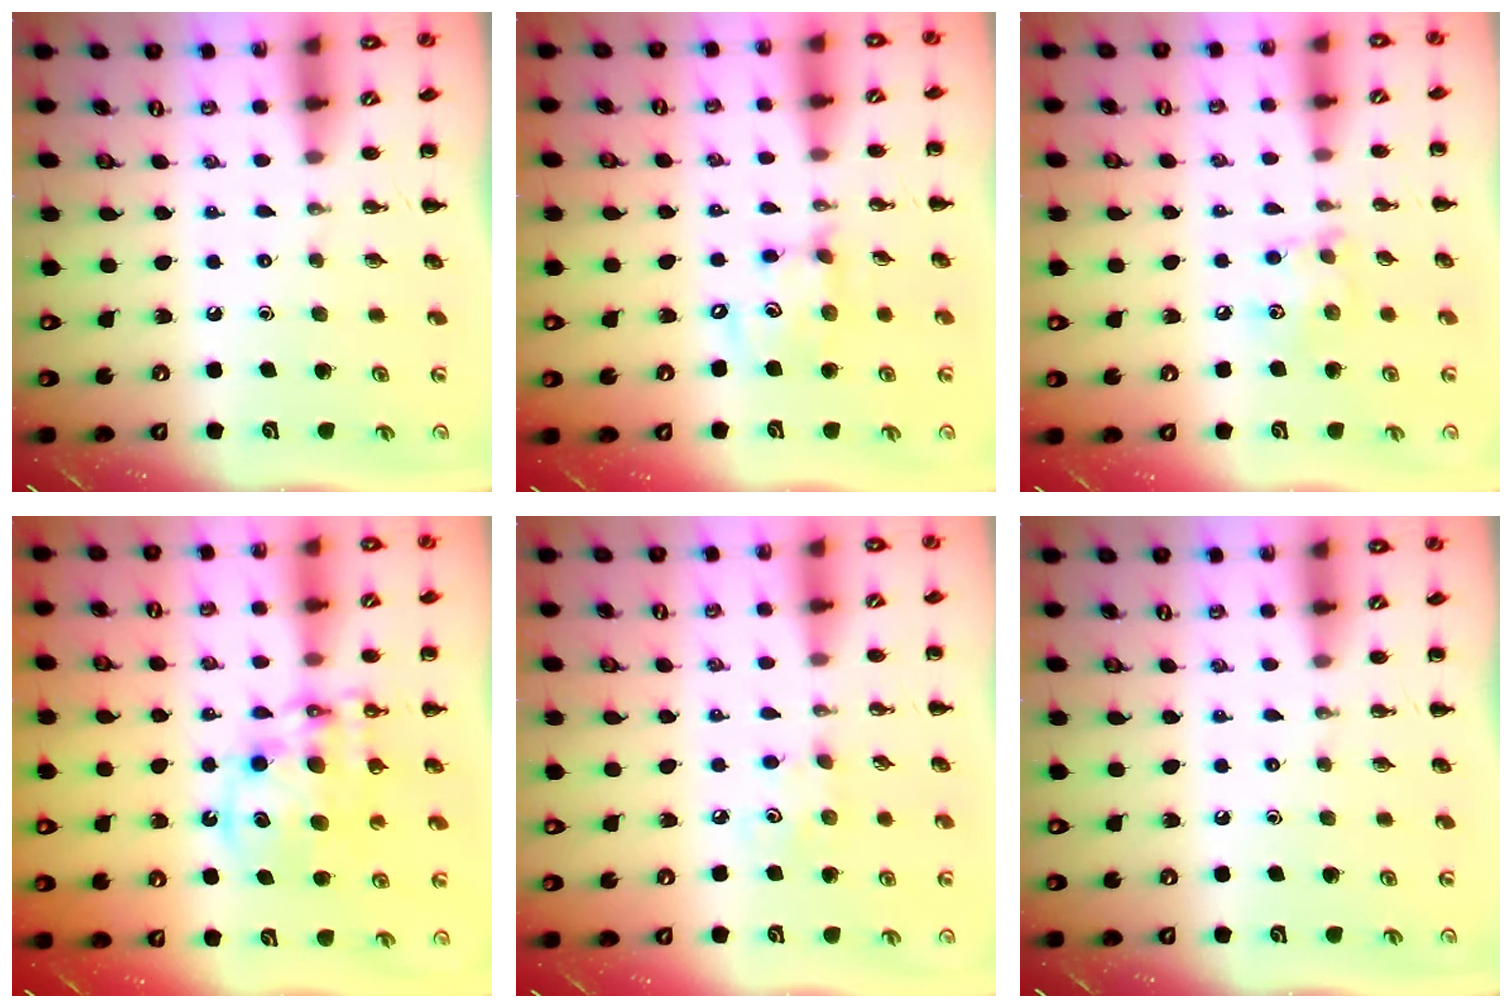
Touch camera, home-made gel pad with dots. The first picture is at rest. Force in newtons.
{"total": 10.1, "press": 9.9, "slide": 1.9}
{"total": 6.4, "press": 6.4, "slide": 0.3}
{"total": 13.3, "press": 12.9, "slide": 3.2}
{"total": 3.6, "press": 3.5, "slide": 1.0}
{"total": 0.0}